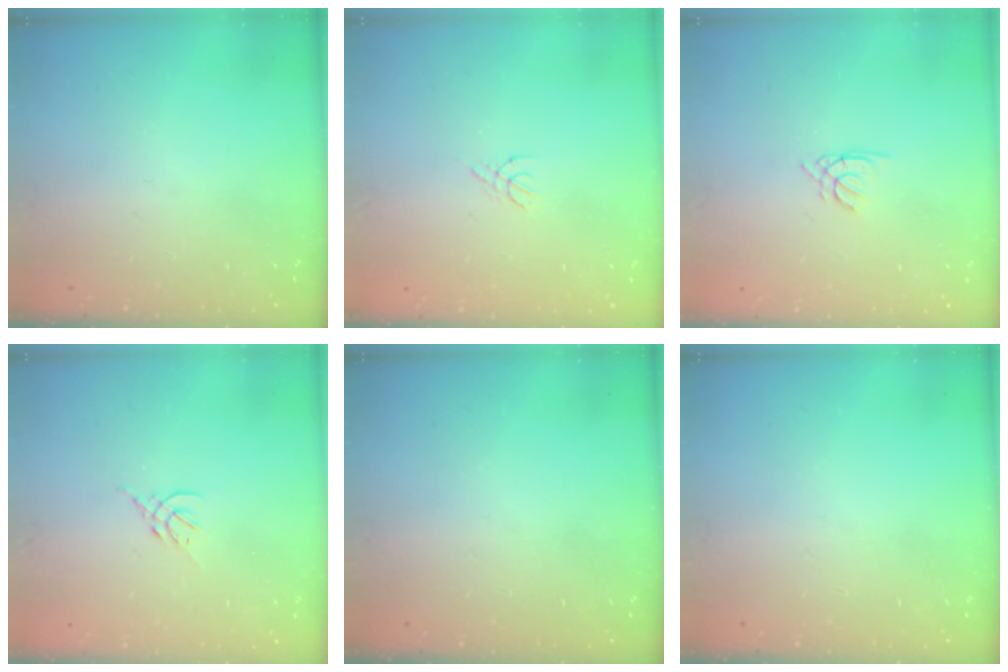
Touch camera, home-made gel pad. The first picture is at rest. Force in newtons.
{"total": 1.8, "press": 1.7, "slide": 0.5}
{"total": 1.3, "press": 1.2, "slide": 0.4}
{"total": 2.3, "press": 2.2, "slide": 0.5}
{"total": 0.0}
{"total": 0.0}